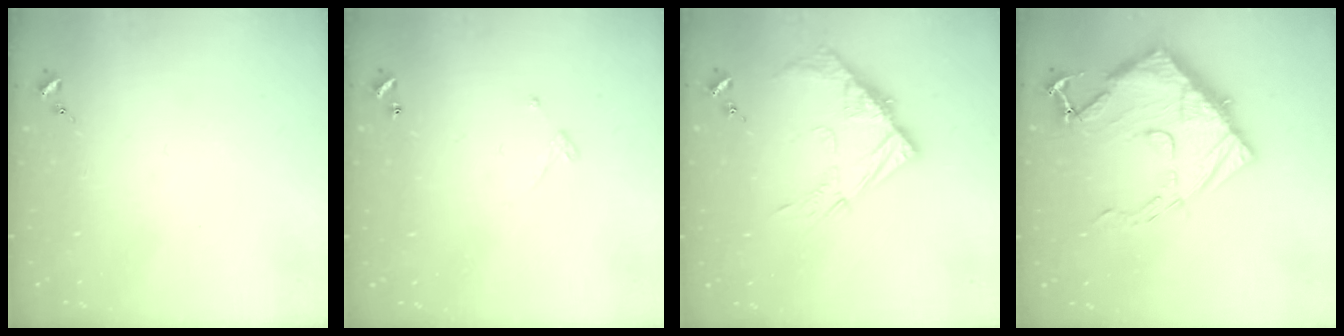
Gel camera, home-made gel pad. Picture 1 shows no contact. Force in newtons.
{"total": 3.4, "press": 3.4, "slide": 0.5}
{"total": 12.2, "press": 12.1, "slide": 0.9}
{"total": 22.1, "press": 22.0, "slide": 2.0}